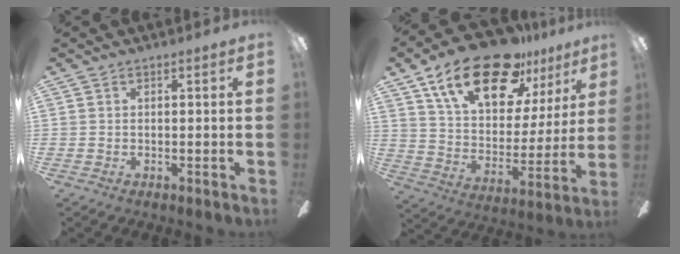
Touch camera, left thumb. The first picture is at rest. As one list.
[{"total": 22.8, "force": [14.9, 10.4, 13.8], "torque": [-0.230, -0.080, 0.259]}]